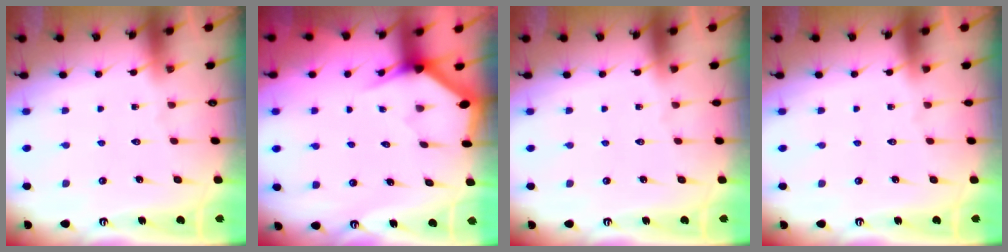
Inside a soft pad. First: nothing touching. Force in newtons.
{"total": 3.2, "press": 3.2, "slide": 0.1}
{"total": 0.0}
{"total": 0.0}